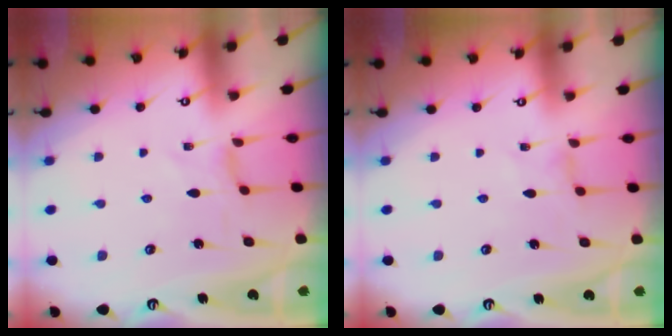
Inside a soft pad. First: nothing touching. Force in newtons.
{"total": 0.0}